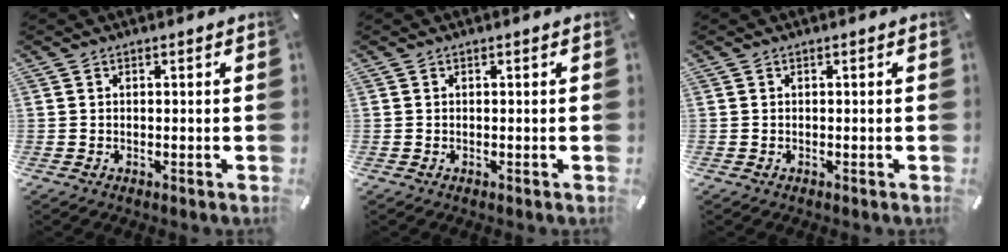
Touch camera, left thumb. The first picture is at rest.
{"total": 0.0}
{"total": 0.0}